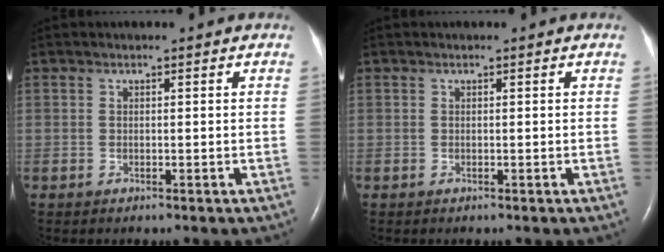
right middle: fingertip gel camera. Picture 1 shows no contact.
{"total": 0.0}